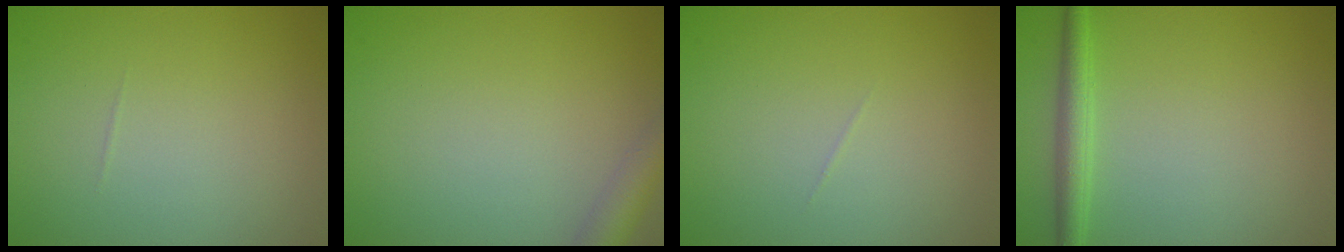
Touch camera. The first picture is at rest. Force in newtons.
{"total": 2.7, "press": 2.7, "slide": 0.1}
{"total": 0.0}
{"total": 2.2, "press": 2.2, "slide": 0.0}